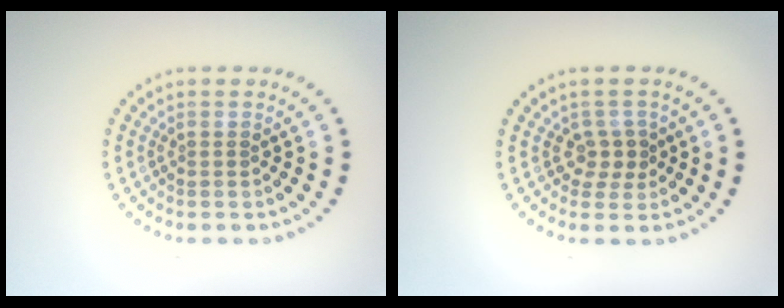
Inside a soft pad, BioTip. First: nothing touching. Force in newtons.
{"total": 1.9, "press": 1.6, "slide": 1.0}